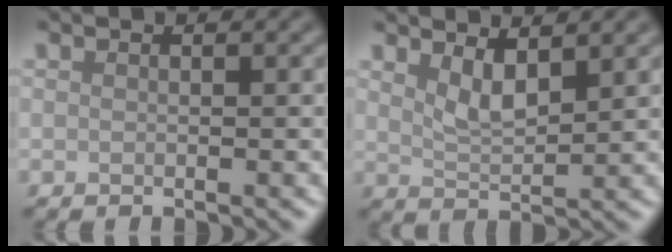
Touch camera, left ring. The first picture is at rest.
{"total": 2.7, "force": [1.7, 0.8, 1.9], "torque": [-0.037, -0.010, 0.036]}